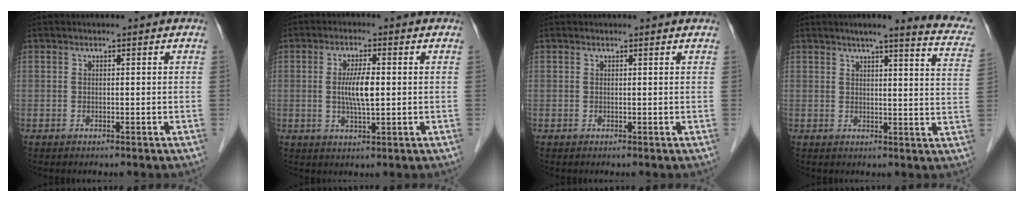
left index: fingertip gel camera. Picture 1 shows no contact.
{"total": 5.0, "force": [0.1, 0.8, 5.0], "torque": [-0.100, -0.001, 0.001]}
{"total": 1.1, "force": [1.1, 0.2, 0.1], "torque": [-0.010, 0.009, 0.009]}
{"total": 13.0, "force": [10.9, 0.8, 7.0], "torque": [-0.076, -0.023, 0.104]}